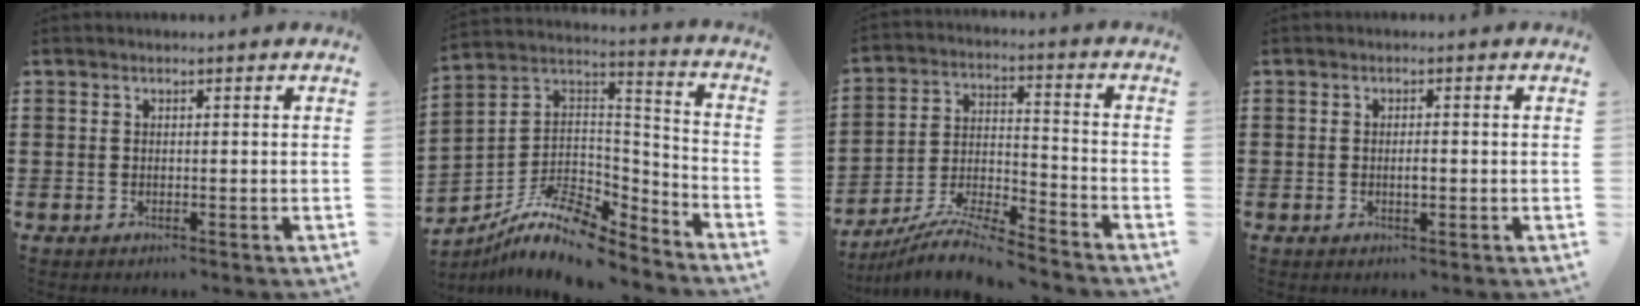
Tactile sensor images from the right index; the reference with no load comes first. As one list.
[{"total": 11.5, "force": [-9.0, 3.7, 6.2], "torque": [-0.127, 0.018, -0.176]}, {"total": 9.2, "force": [-8.6, 0.1, 3.2], "torque": [-0.062, 0.008, -0.170]}, {"total": 1.4, "force": [-0.2, 0.4, 1.4], "torque": [-0.027, 0.000, -0.003]}]